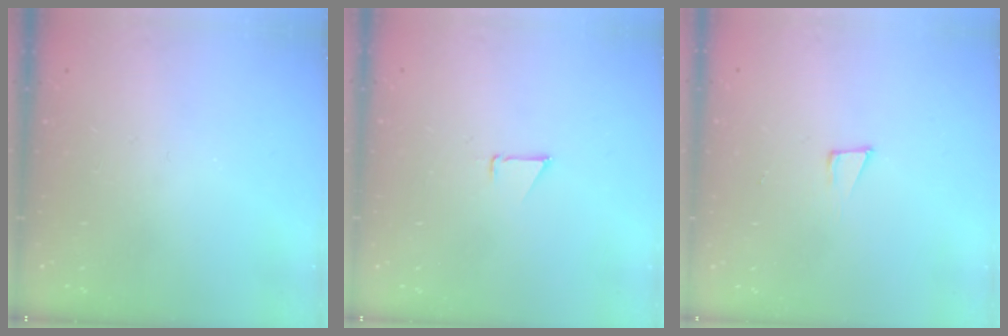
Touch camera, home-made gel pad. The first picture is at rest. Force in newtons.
{"total": 0.9, "press": 0.9, "slide": 0.1}
{"total": 6.1, "press": 5.4, "slide": 2.8}